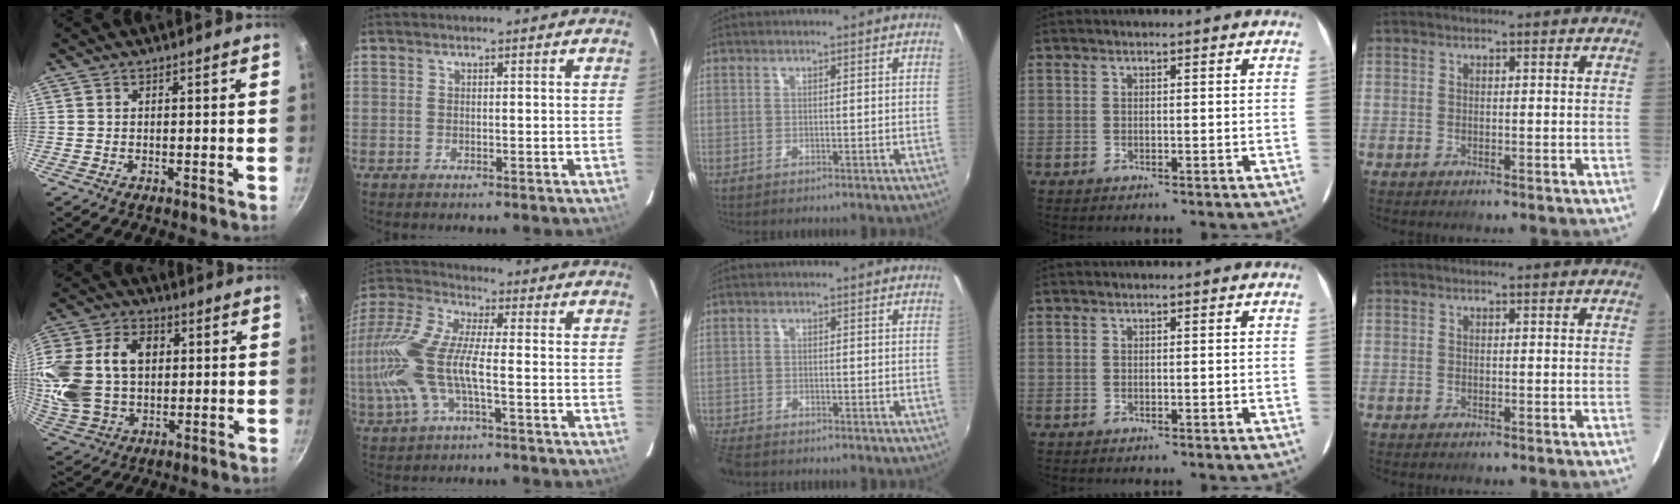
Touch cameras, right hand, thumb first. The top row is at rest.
{"thumb": {"total": 22.3, "force": [3.2, 16.0, 15.2], "torque": [-0.307, 0.020, 0.061]}, "index": {"total": 15.9, "force": [-2.7, 5.0, 14.9], "torque": [-0.306, -0.005, -0.056]}, "middle": {"total": 5.6, "force": [-5.0, 1.6, 1.9], "torque": [-0.062, -0.026, -0.098]}}